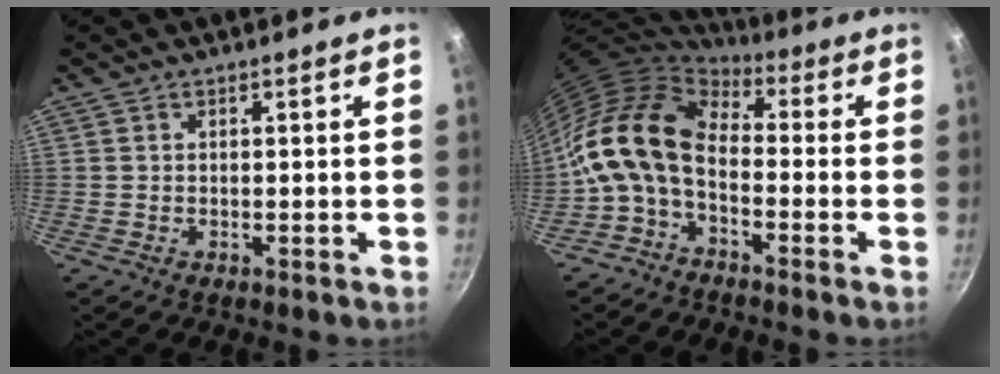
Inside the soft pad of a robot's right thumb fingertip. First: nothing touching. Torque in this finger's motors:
{"motor_torque": [1.07, 1.54, 1.36, -1.41, 0.23]}